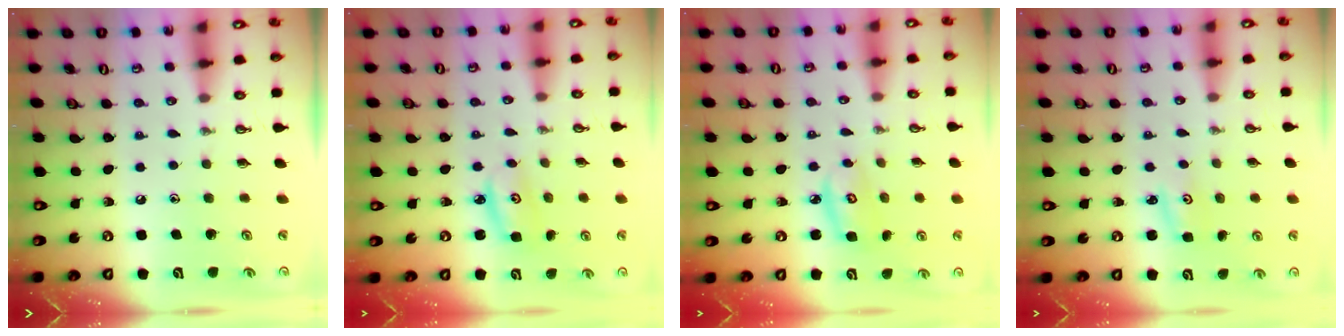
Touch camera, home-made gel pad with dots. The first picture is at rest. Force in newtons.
{"total": 3.5, "press": 3.5, "slide": 0.4}
{"total": 4.4, "press": 4.4, "slide": 0.3}
{"total": 2.9, "press": 2.9, "slide": 0.3}